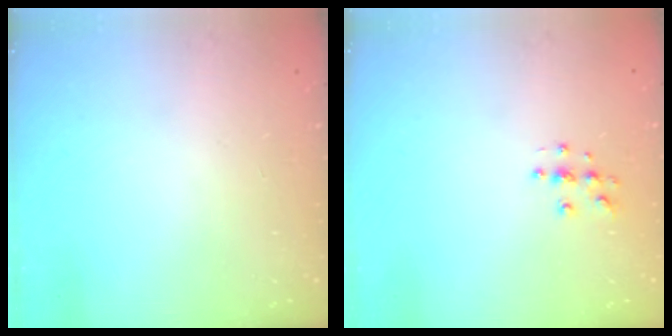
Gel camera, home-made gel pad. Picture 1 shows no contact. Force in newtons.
{"total": 4.6, "press": 4.6, "slide": 0.2}